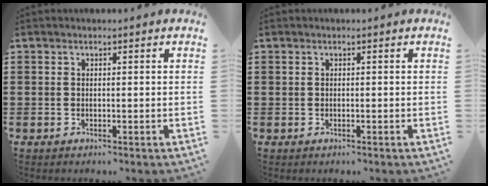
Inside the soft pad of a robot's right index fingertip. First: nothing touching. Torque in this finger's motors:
{"motor_torque": [-0.29, 0.28, -0.04, 0.00]}